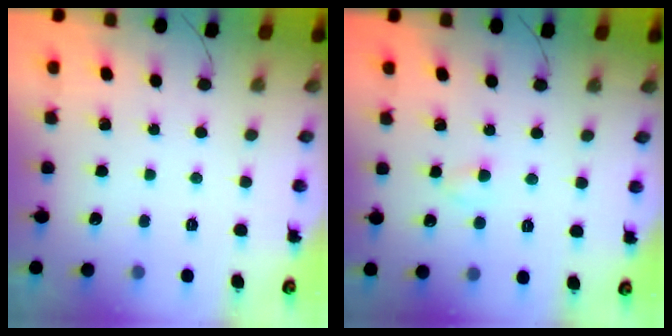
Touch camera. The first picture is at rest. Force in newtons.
{"total": 2.3, "press": 2.0, "slide": 1.1}